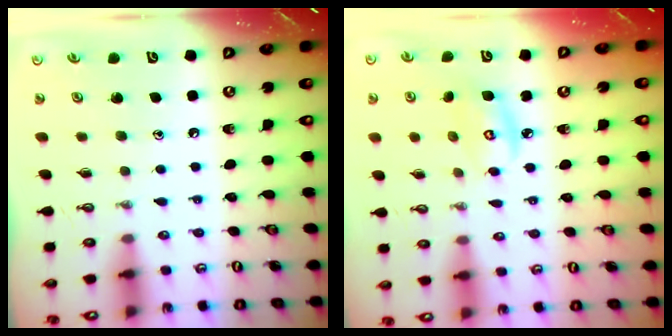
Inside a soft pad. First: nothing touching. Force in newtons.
{"total": 5.9, "press": 5.9, "slide": 0.2}